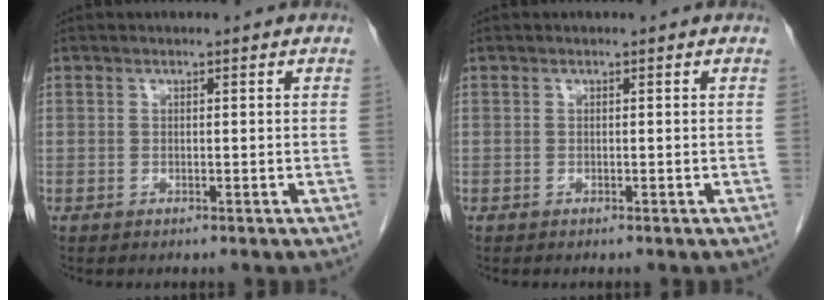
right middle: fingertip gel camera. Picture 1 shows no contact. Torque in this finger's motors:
{"motor_torque": [0.39, -0.64, -0.03, -0.04]}